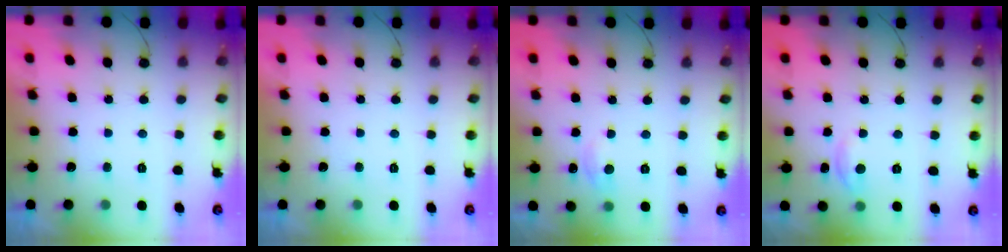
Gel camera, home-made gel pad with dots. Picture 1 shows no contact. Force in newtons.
{"total": 0.0}
{"total": 6.5, "press": 6.4, "slide": 0.7}
{"total": 2.9, "press": 2.9, "slide": 0.3}